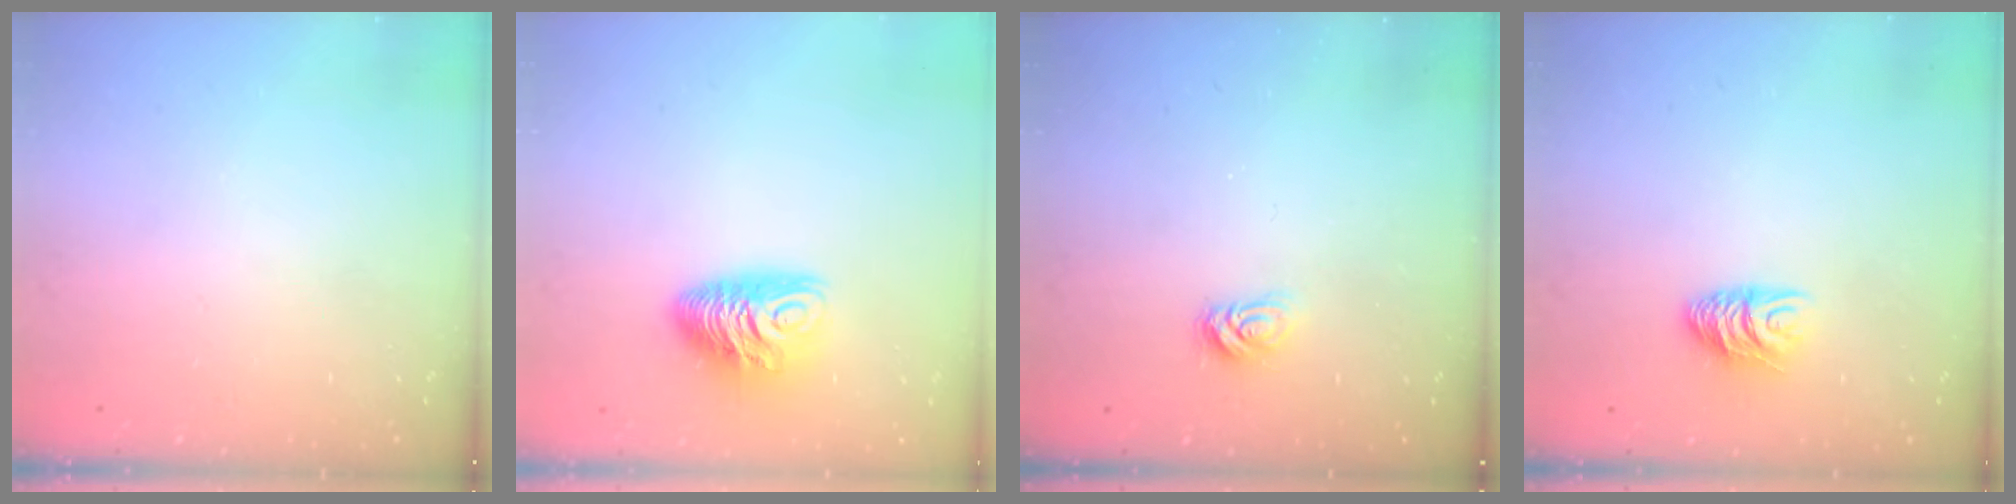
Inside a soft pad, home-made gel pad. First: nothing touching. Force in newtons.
{"total": 9.8, "press": 9.8, "slide": 0.3}
{"total": 4.1, "press": 4.1, "slide": 0.6}
{"total": 7.5, "press": 7.5, "slide": 0.6}